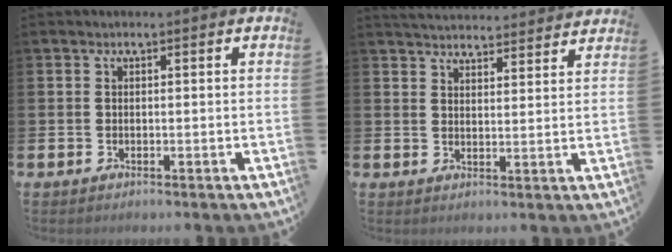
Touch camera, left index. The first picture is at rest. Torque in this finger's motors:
{"motor_torque": [0.42, -1.42, 0.00, 0.00]}